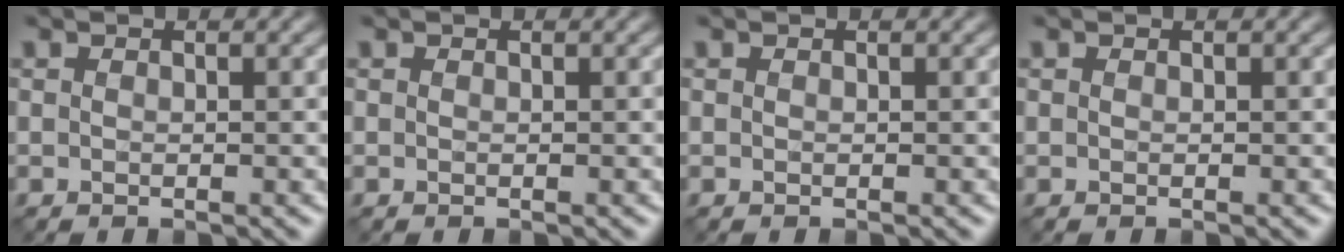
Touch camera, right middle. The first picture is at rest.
{"total": 0.0}
{"total": 0.0}
{"total": 0.0}